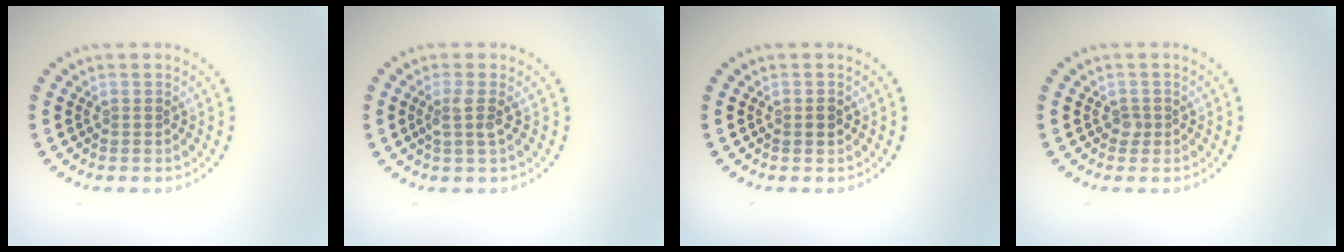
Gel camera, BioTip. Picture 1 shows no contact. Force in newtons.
{"total": 1.8, "press": 1.3, "slide": 1.2}
{"total": 1.1, "press": 1.1, "slide": 0.0}
{"total": 0.8, "press": 0.6, "slide": 0.6}